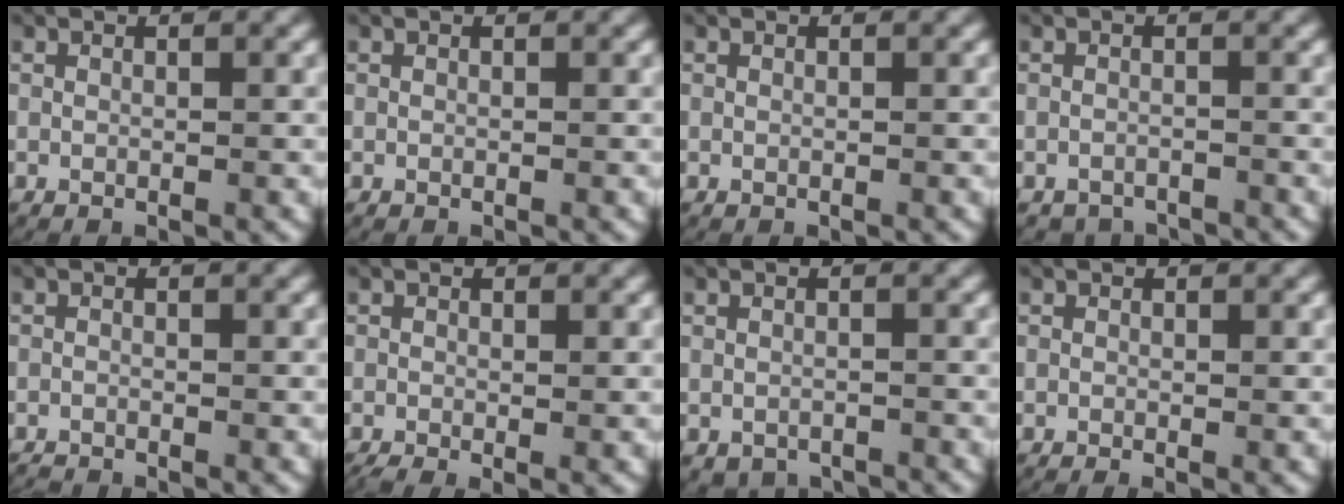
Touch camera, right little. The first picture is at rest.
{"total": 0.0}
{"total": 0.0}
{"total": 2.0, "force": [-1.9, 0.7, -0.1], "torque": [0.002, -0.008, -0.031]}
{"total": 0.8, "force": [-0.8, 0.0, 0.0], "torque": [-0.005, -0.007, -0.014]}
{"total": 1.4, "force": [-1.0, 0.5, 0.9], "torque": [-0.013, -0.011, -0.013]}
{"total": 1.6, "force": [-1.2, 1.1, 0.2], "torque": [-0.003, -0.007, -0.016]}
{"total": 0.6, "force": [-0.4, 0.1, 0.4], "torque": [-0.006, -0.005, -0.006]}